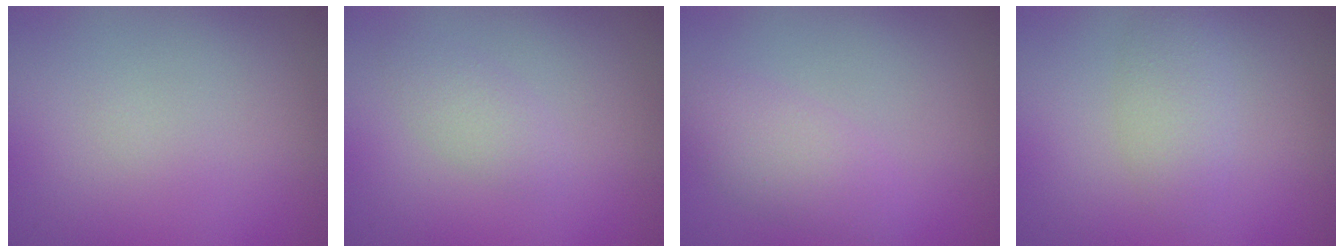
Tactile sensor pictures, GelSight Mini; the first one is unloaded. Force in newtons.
{"total": 1.5, "press": 1.5, "slide": 0.0}
{"total": 2.8, "press": 2.8, "slide": 0.1}
{"total": 1.2, "press": 1.2, "slide": 0.2}